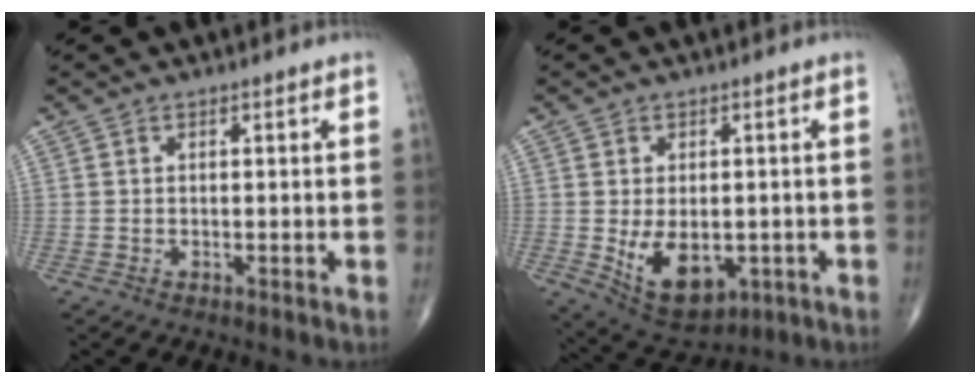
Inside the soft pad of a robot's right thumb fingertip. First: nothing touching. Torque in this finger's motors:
{"motor_torque": [-0.64, 0.98, 0.17, -0.14, 0.28]}